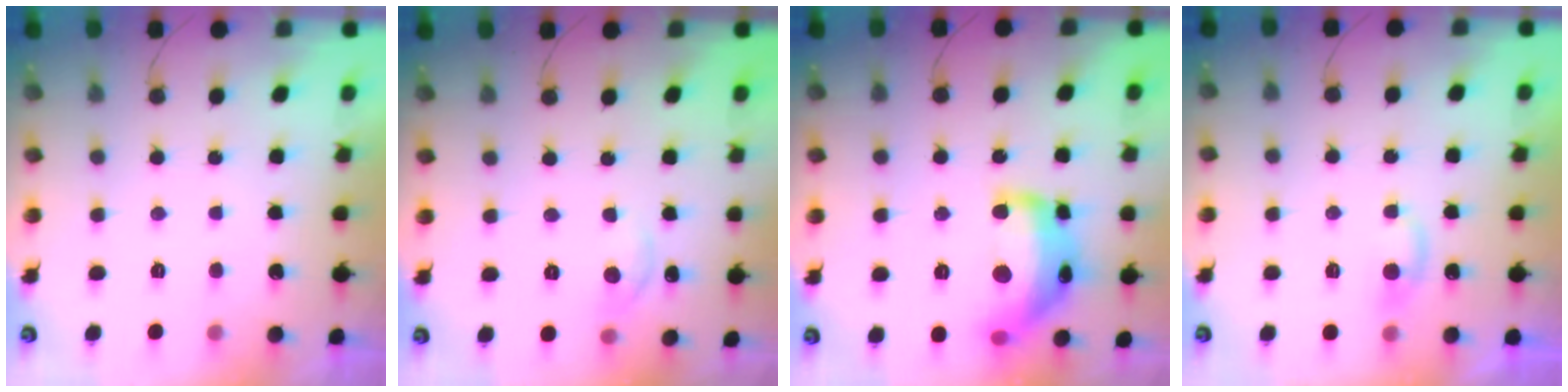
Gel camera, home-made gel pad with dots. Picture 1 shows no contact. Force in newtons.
{"total": 5.3, "press": 5.3, "slide": 0.8}
{"total": 18.0, "press": 18.0, "slide": 1.2}
{"total": 4.5, "press": 4.5, "slide": 0.5}